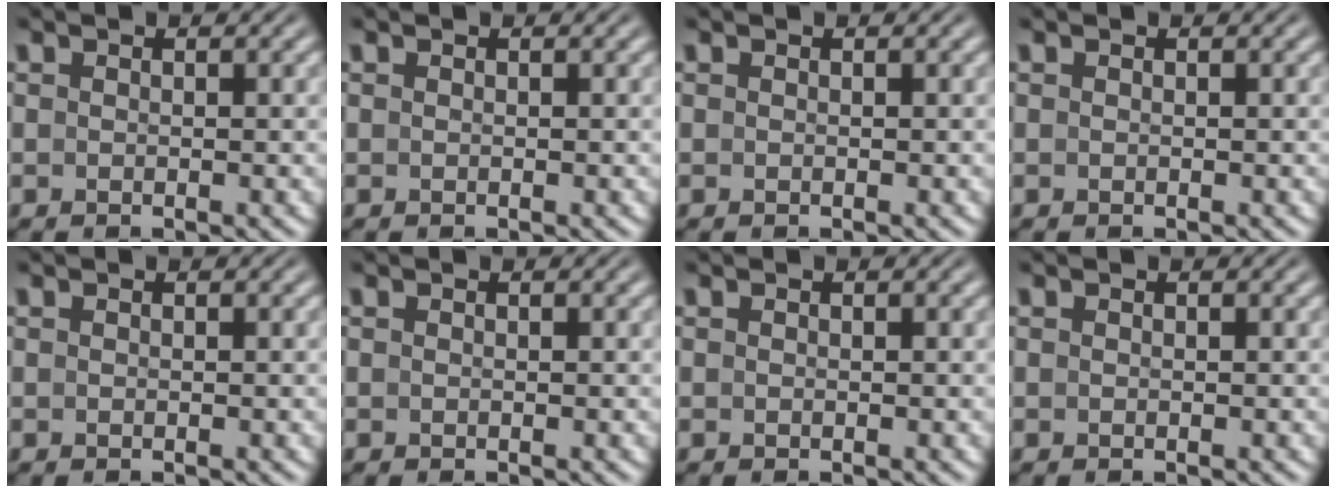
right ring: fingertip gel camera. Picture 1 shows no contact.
{"total": 0.0}
{"total": 1.2, "force": [-0.3, -1.1, -0.4], "torque": [0.015, -0.012, 0.005]}
{"total": 0.0}
{"total": 0.0}
{"total": 0.0}
{"total": 0.0}
{"total": 0.0}